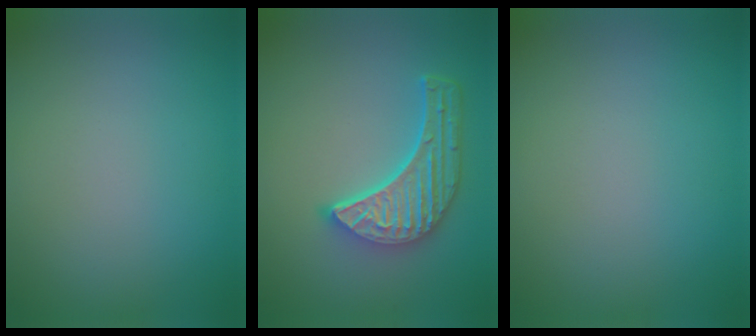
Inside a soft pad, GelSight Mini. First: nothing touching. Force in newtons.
{"total": 5.7, "press": 4.4, "slide": 3.6}
{"total": 0.0}